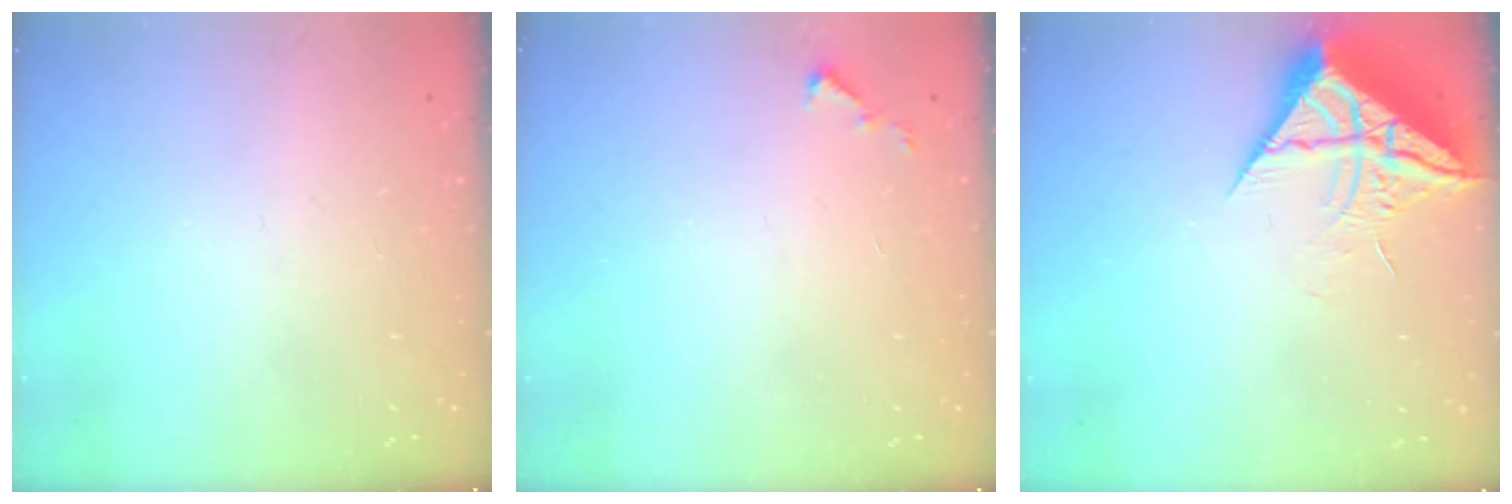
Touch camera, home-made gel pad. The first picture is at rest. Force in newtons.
{"total": 3.1, "press": 3.1, "slide": 0.2}
{"total": 10.4, "press": 10.4, "slide": 0.8}